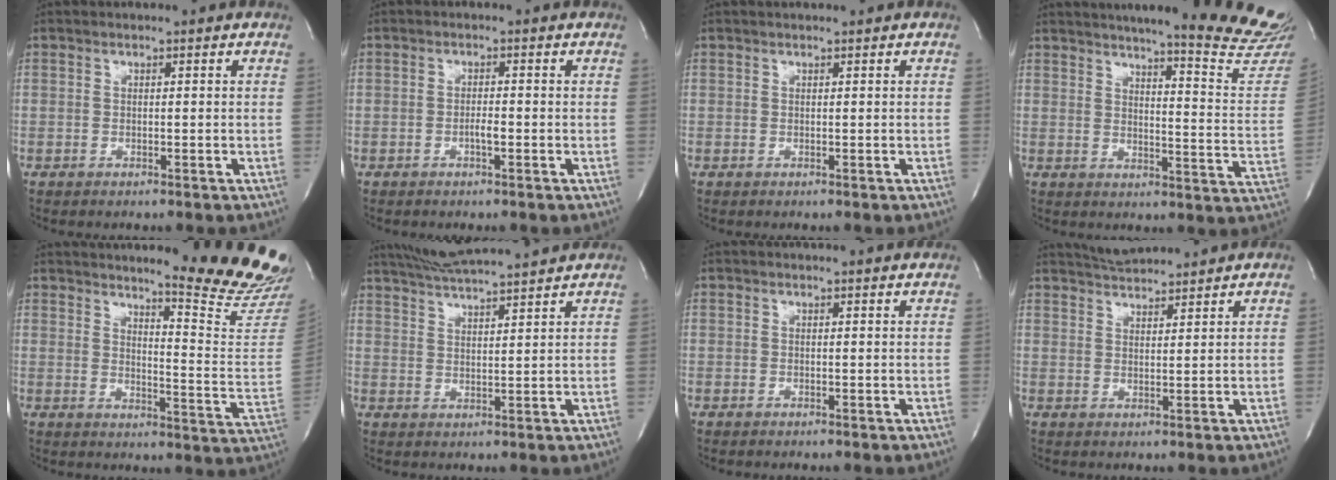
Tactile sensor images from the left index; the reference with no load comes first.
{"total": 1.5, "force": [-0.9, 0.2, 1.2], "torque": [-0.024, -0.002, -0.017]}
{"total": 0.9, "force": [0.8, 0.0, 0.4], "torque": [-0.006, 0.011, 0.016]}
{"total": 22.1, "force": [19.8, -0.3, 9.8], "torque": [-0.133, -0.115, 0.226]}
{"total": 16.4, "force": [15.0, -1.3, 6.6], "torque": [-0.094, -0.132, 0.172]}
{"total": 11.8, "force": [10.7, -0.2, 5.0], "torque": [-0.094, 0.022, 0.164]}
{"total": 1.0, "force": [0.9, 0.1, 0.2], "torque": [-0.013, 0.000, 0.003]}
{"total": 5.0, "force": [4.9, -0.1, 1.0], "torque": [-0.023, 0.018, 0.087]}